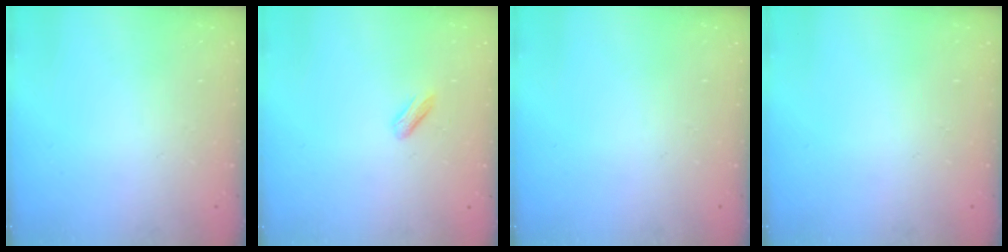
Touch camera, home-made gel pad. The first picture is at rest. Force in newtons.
{"total": 2.8, "press": 2.7, "slide": 0.8}
{"total": 0.0}
{"total": 0.0}